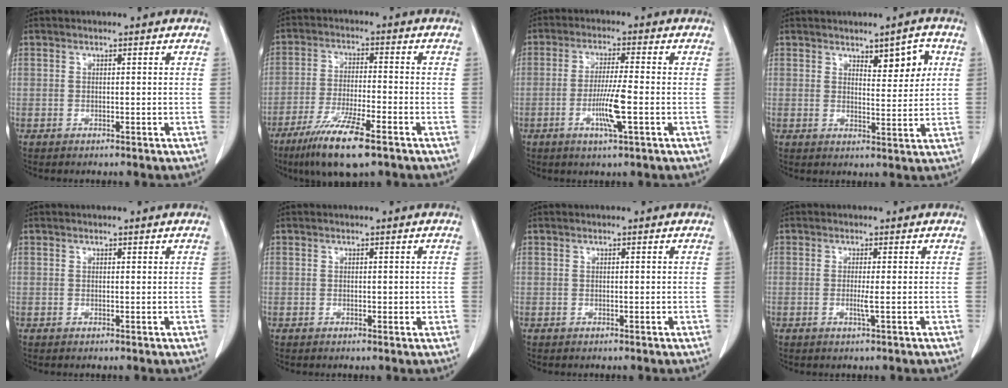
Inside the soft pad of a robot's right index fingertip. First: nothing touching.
{"total": 10.7, "force": [-6.8, 1.0, 8.3], "torque": [-0.157, -0.028, -0.118]}
{"total": 6.5, "force": [-2.0, -0.2, 6.2], "torque": [-0.117, -0.011, -0.037]}
{"total": 5.2, "force": [2.4, 1.7, 4.3], "torque": [-0.059, -0.002, 0.038]}
{"total": 0.0}
{"total": 1.0, "force": [0.1, 0.7, 0.8], "torque": [-0.007, 0.000, 0.004]}
{"total": 0.0}
{"total": 1.6, "force": [-0.3, -0.3, 1.6], "torque": [-0.033, -0.004, -0.007]}